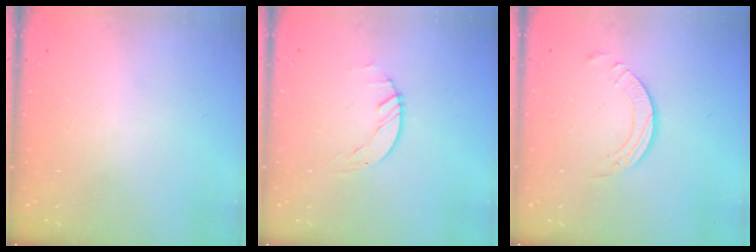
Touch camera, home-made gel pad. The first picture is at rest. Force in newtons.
{"total": 1.5, "press": 1.4, "slide": 0.1}
{"total": 3.7, "press": 3.7, "slide": 0.3}